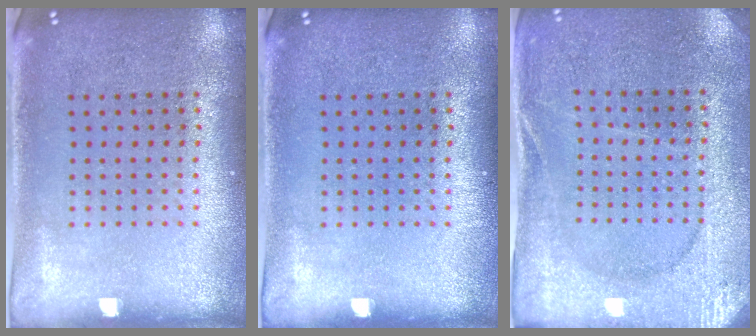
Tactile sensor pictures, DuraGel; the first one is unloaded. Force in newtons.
{"total": 0.0}
{"total": 2.7, "press": 2.7, "slide": 0.3}